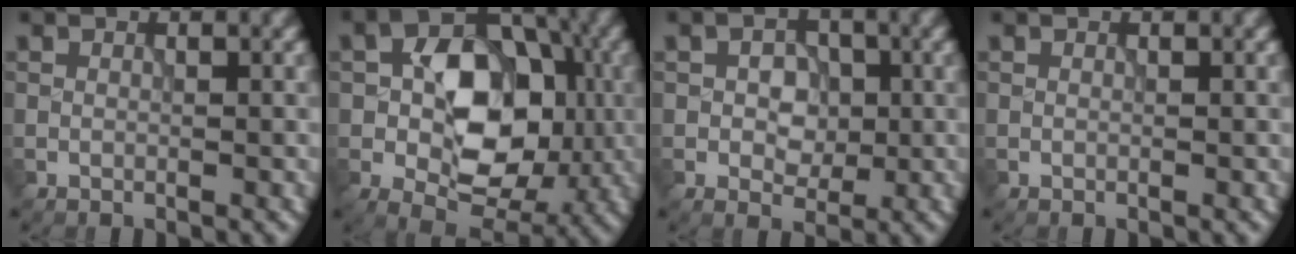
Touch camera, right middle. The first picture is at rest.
{"total": 9.9, "force": [-0.8, 6.7, 7.3], "torque": [-0.104, 0.013, -0.017]}
{"total": 3.4, "force": [0.0, 2.4, 2.4], "torque": [-0.038, -0.002, -0.005]}
{"total": 0.0}